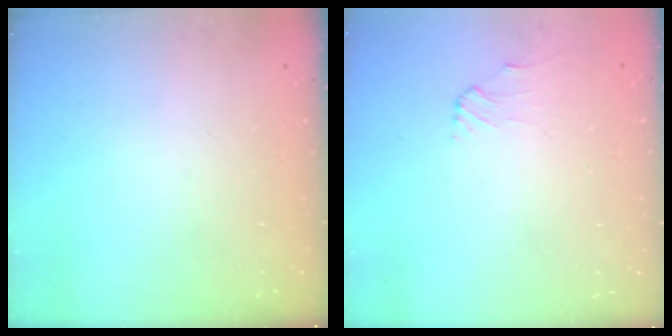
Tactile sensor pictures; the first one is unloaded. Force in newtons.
{"total": 0.6, "press": 0.4, "slide": 0.4}